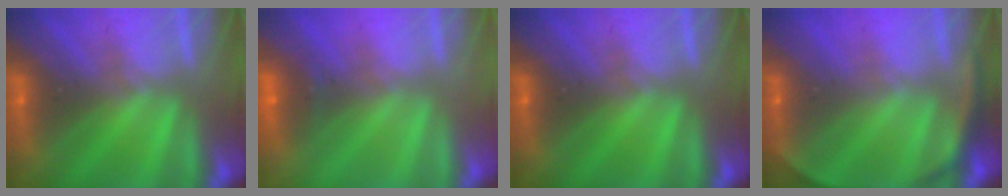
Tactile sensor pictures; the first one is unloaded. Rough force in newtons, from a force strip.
{"total": 2.0}
{"total": 0.0}
{"total": 3.5}